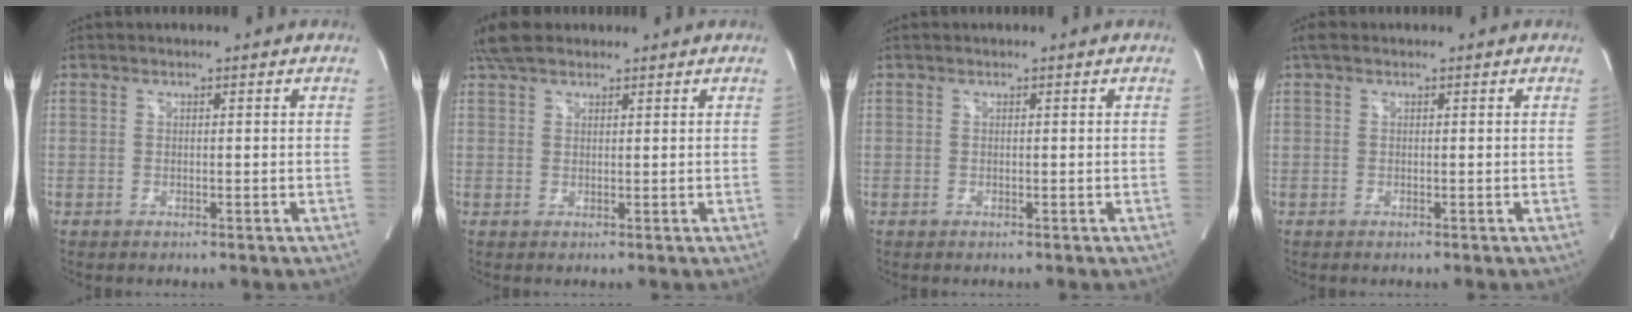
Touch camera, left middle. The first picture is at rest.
{"total": 4.6, "force": [3.8, 2.0, 1.9], "torque": [-0.044, 0.023, 0.073]}
{"total": 0.0}
{"total": 1.1, "force": [0.7, 0.6, 0.7], "torque": [-0.017, 0.014, 0.010]}